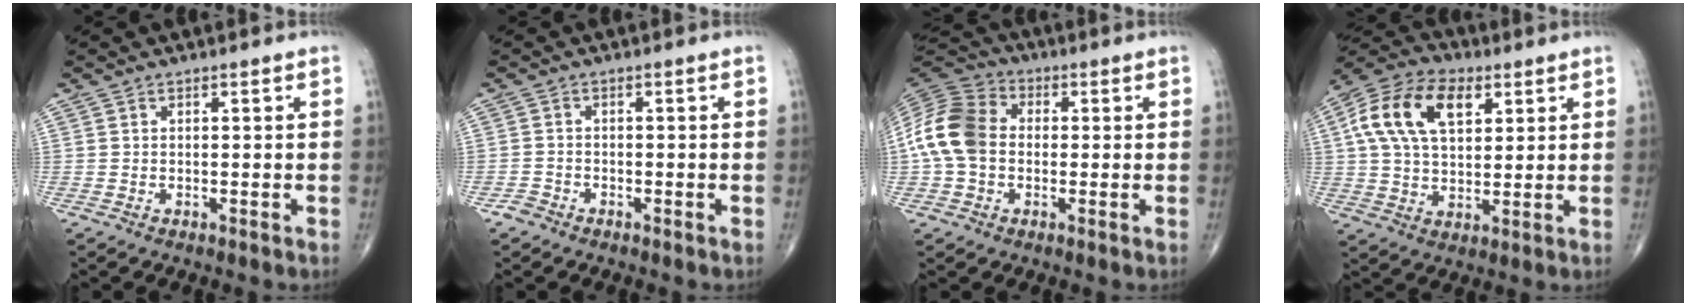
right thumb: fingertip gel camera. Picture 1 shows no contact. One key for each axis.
{"total": 1.6, "fx": -1.2, "fy": 1.0, "fz": 0.1, "tx": -0.003, "ty": 0.003, "tz": -0.028}
{"total": 12.5, "fx": -0.4, "fy": 9.4, "fz": 8.1, "tx": -0.160, "ty": 0.033, "tz": -0.018}
{"total": 16.1, "fx": 5.3, "fy": 9.6, "fz": 11.8, "tx": -0.206, "ty": 0.009, "tz": 0.092}